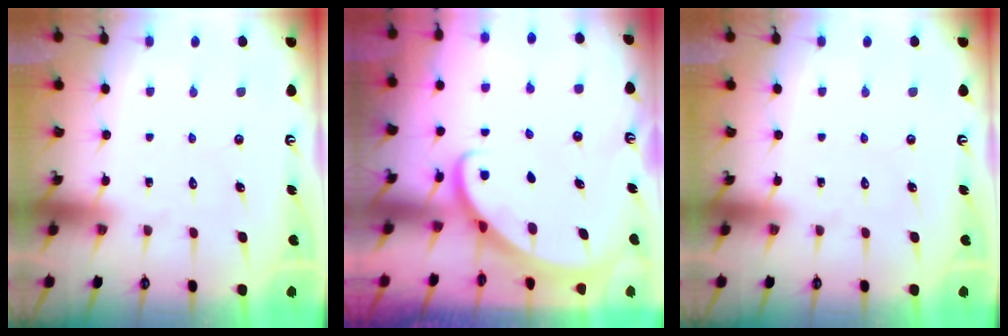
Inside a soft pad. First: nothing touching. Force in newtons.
{"total": 2.8, "press": 2.8, "slide": 0.2}
{"total": 0.0}